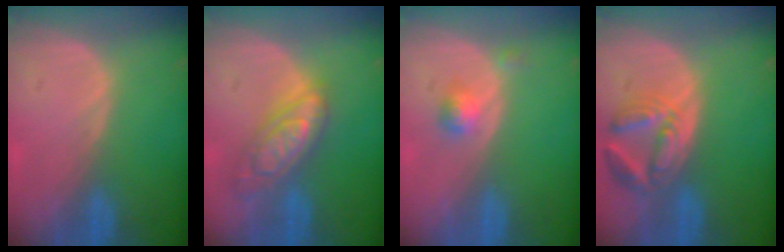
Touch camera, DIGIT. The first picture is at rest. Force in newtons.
{"total": 7.4, "press": 7.4, "slide": 0.5}
{"total": 2.4, "press": 2.1, "slide": 1.1}
{"total": 7.7, "press": 6.8, "slide": 3.6}